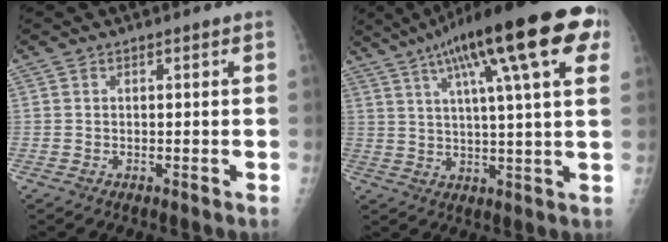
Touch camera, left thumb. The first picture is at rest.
{"total": 23.3, "force": [10.9, 4.9, 20.0], "torque": [-0.302, 0.011, 0.159]}